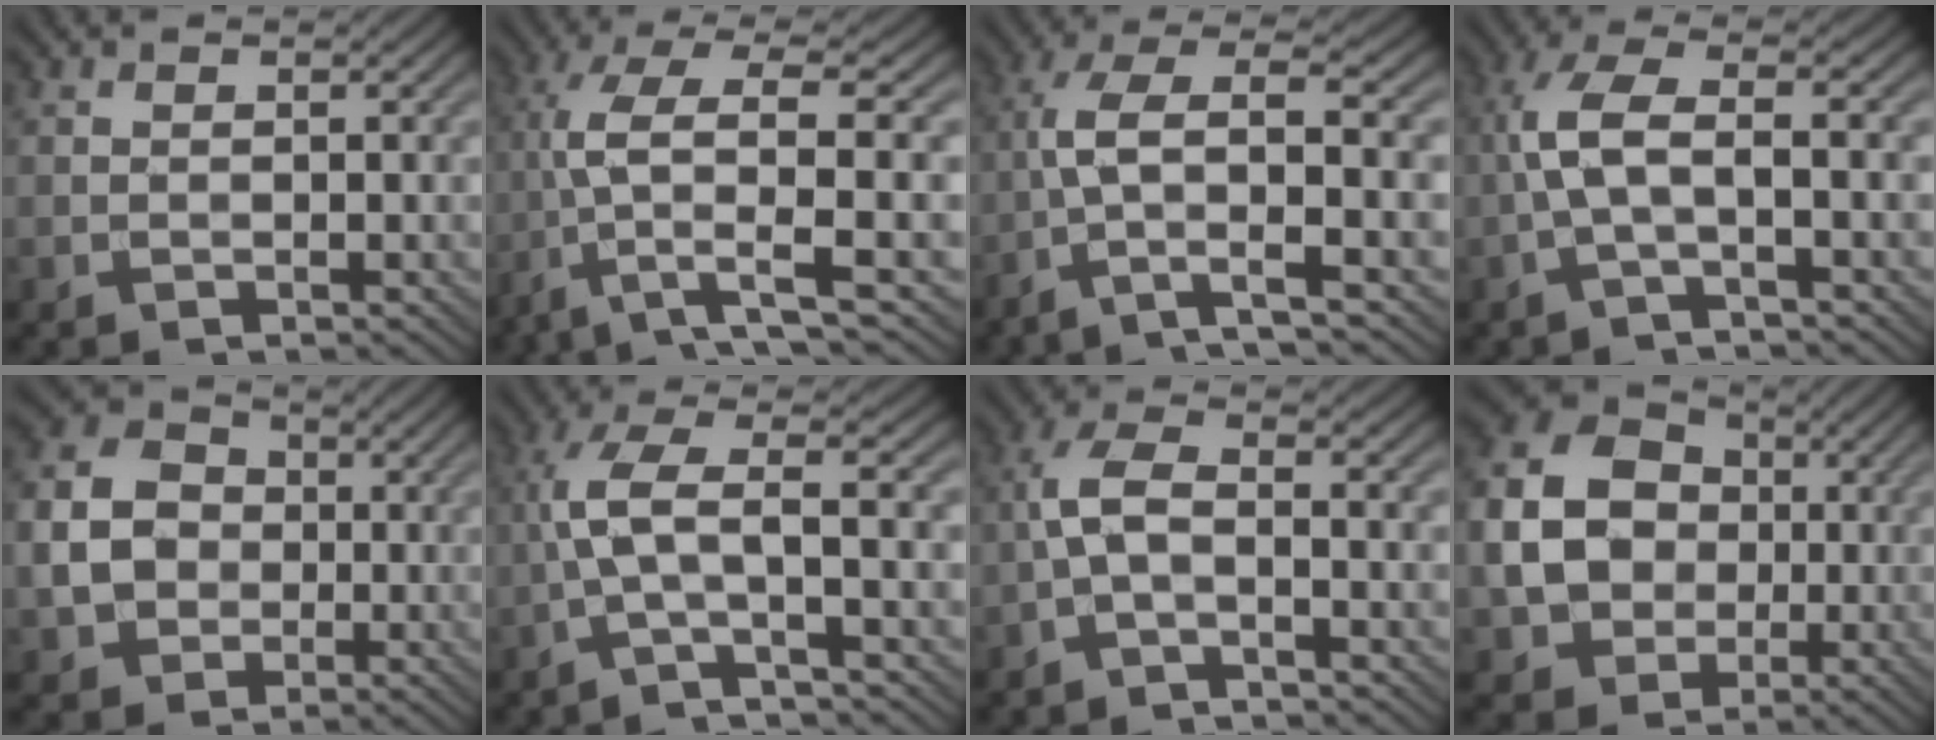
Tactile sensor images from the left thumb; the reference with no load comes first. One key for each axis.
{"total": 9.0, "fx": -1.0, "fy": 2.3, "fz": 8.6, "tx": -0.166, "ty": 0.017, "tz": -0.028}
{"total": 8.3, "fx": -2.7, "fy": 2.1, "fz": 7.5, "tx": -0.147, "ty": 0.018, "tz": -0.064}
{"total": 5.6, "fx": -1.1, "fy": 1.2, "fz": 5.3, "tx": -0.116, "ty": 0.016, "tz": -0.036}
{"total": 7.7, "fx": -0.9, "fy": 6.5, "fz": 3.9, "tx": -0.098, "ty": -0.001, "tz": -0.027}
{"total": 6.7, "fx": -1.5, "fy": 1.4, "fz": 6.4, "tx": -0.128, "ty": 0.019, "tz": -0.047}
{"total": 4.8, "fx": -1.5, "fy": 1.5, "fz": 4.3, "tx": -0.097, "ty": 0.014, "tz": -0.043}
{"total": 10.6, "fx": -0.7, "fy": 8.8, "fz": 5.9, "tx": -0.148, "ty": -0.001, "tz": -0.022}